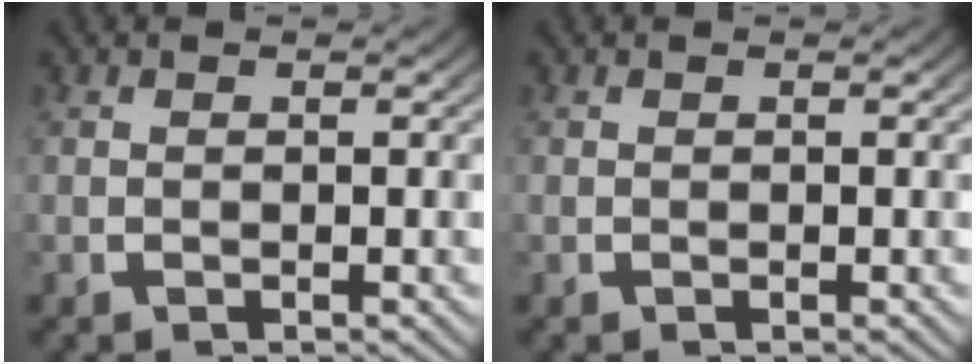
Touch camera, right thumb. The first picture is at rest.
{"total": 0.0}